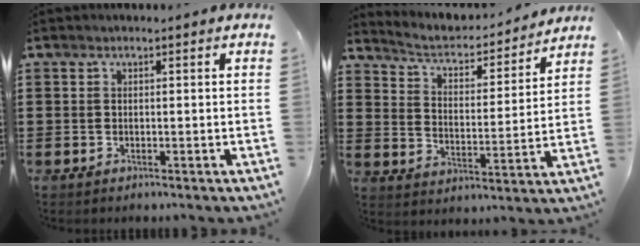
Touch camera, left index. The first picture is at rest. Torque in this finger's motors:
{"motor_torque": [1.07, -1.07, 0.11, 0.05]}